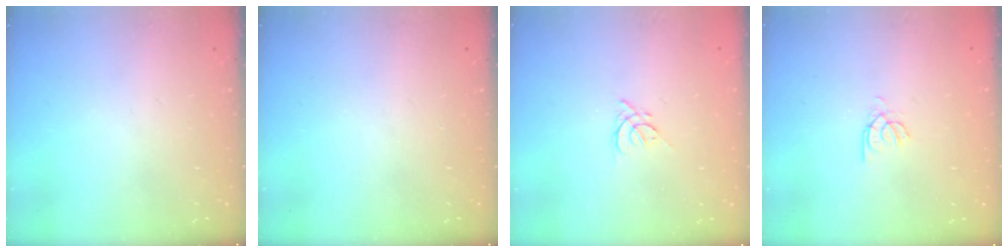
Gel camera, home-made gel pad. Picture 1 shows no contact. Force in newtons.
{"total": 0.0}
{"total": 2.6, "press": 2.5, "slide": 0.6}
{"total": 2.4, "press": 2.4, "slide": 0.4}